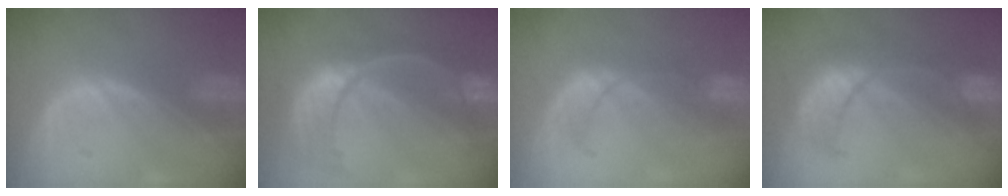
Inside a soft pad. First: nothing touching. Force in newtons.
{"total": 11.2, "press": 9.4, "slide": 6.1}
{"total": 5.1, "press": 5.1, "slide": 0.7}
{"total": 8.1, "press": 8.1, "slide": 0.6}